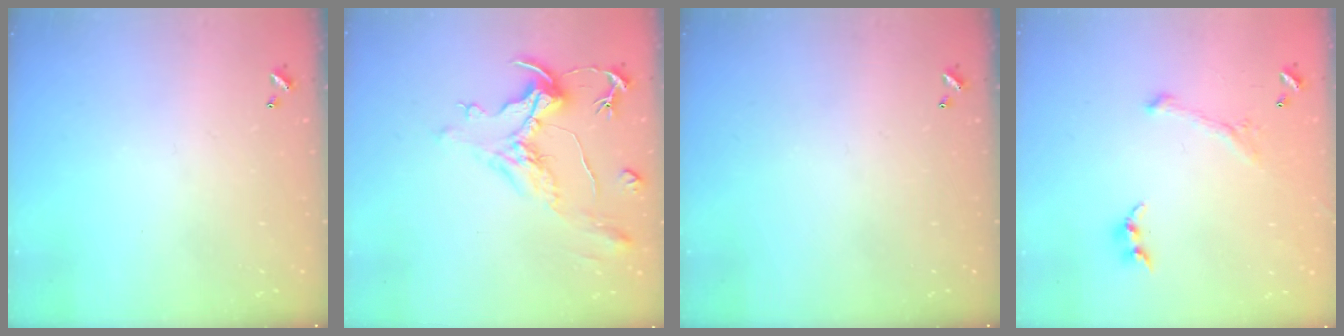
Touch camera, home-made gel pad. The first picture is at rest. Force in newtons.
{"total": 2.2, "press": 1.7, "slide": 1.3}
{"total": 0.0}
{"total": 2.9, "press": 2.7, "slide": 0.9}